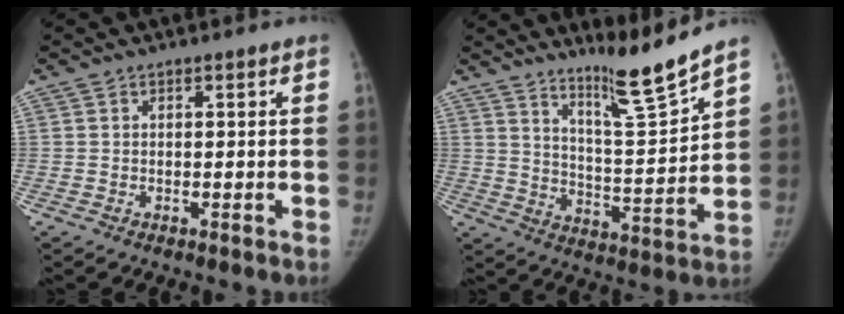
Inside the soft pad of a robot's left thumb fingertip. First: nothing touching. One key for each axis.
{"total": 11.1, "fx": 9.4, "fy": -0.4, "fz": 6.0, "tx": -0.085, "ty": -0.081, "tz": 0.161}